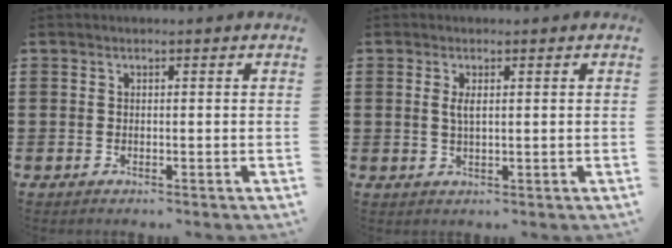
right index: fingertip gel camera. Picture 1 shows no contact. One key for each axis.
{"total": 1.8, "fx": 0.4, "fy": 0.5, "fz": 1.7, "tx": -0.035, "ty": 0.003, "tz": 0.005}